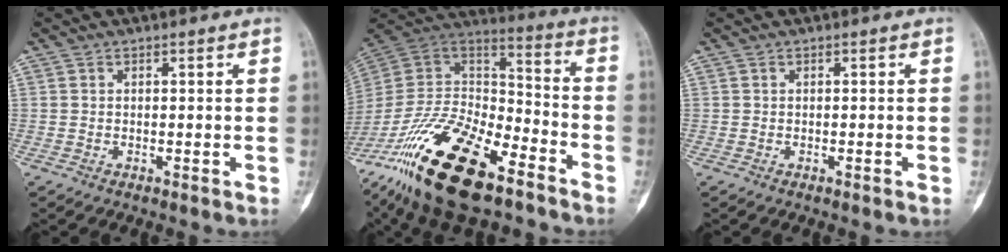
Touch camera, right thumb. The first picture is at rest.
{"total": 28.0, "force": [-17.8, 11.2, 18.5], "torque": [-0.366, 0.051, -0.318]}
{"total": 0.0}